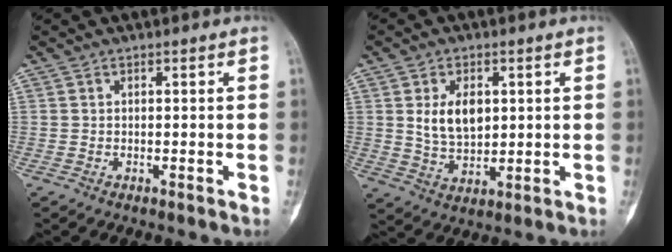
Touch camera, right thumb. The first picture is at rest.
{"total": 8.0, "force": [1.9, 5.1, 5.9], "torque": [-0.086, -0.013, 0.042]}